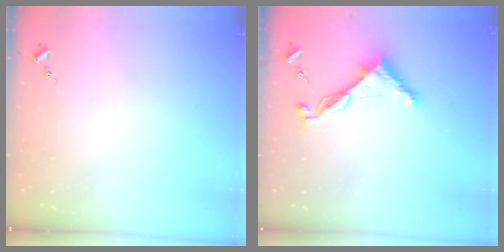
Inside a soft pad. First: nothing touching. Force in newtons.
{"total": 9.0, "press": 9.0, "slide": 0.6}